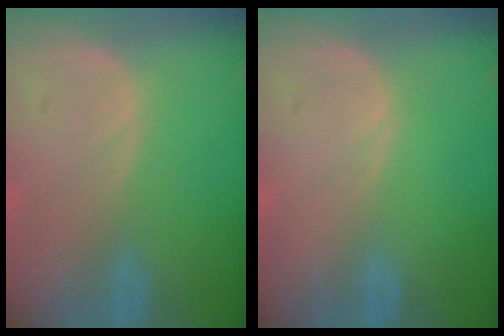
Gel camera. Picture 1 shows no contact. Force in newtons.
{"total": 0.0}